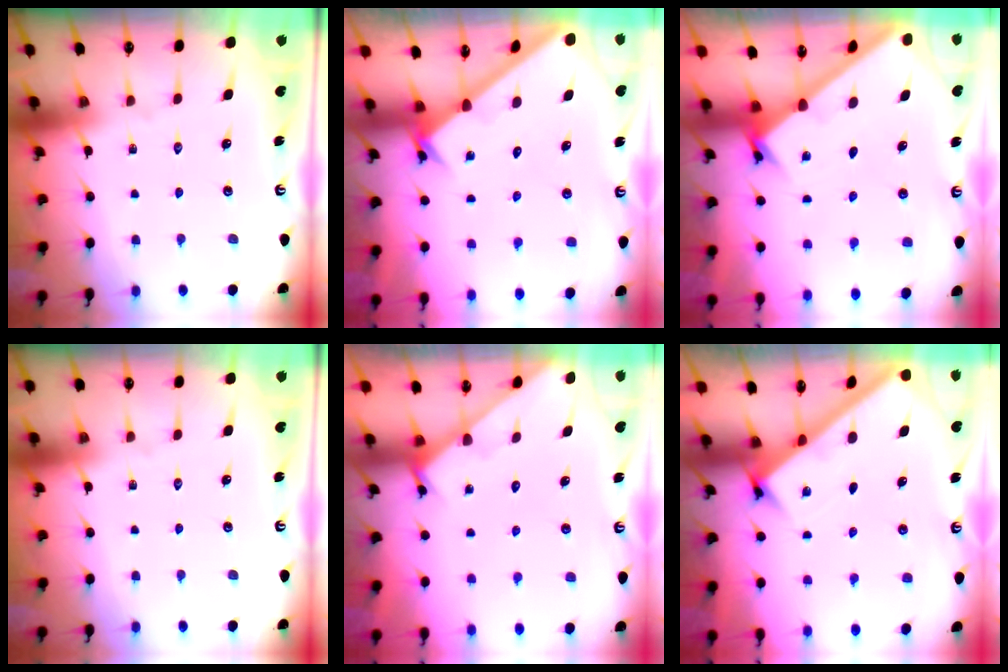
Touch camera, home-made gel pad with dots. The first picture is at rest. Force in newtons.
{"total": 2.0, "press": 2.0, "slide": 0.2}
{"total": 1.8, "press": 1.8, "slide": 0.2}
{"total": 0.0}
{"total": 2.6, "press": 2.5, "slide": 0.3}
{"total": 2.9, "press": 2.8, "slide": 0.4}